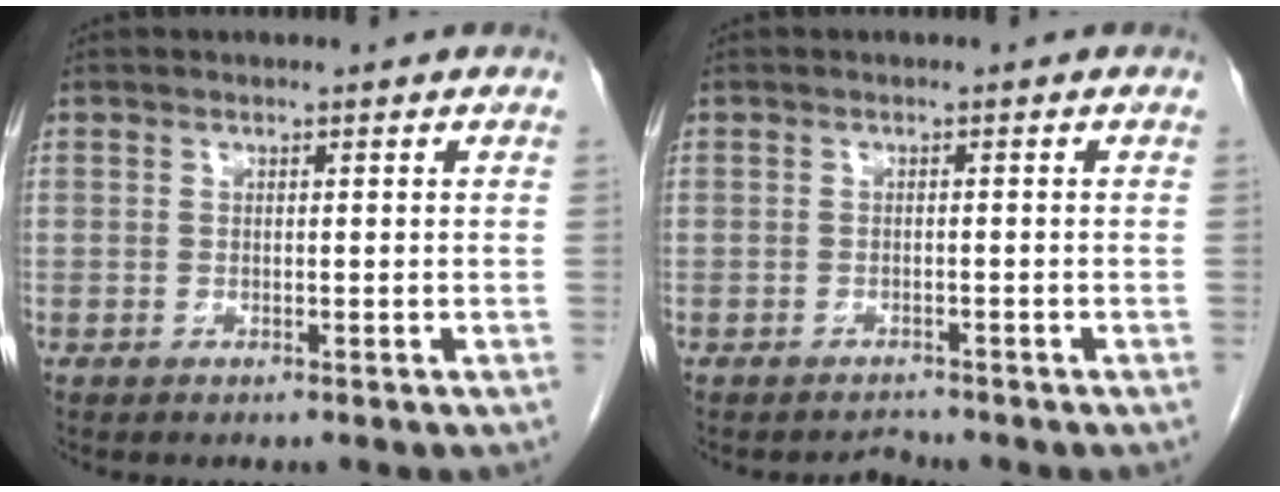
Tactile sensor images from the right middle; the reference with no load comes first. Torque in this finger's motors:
{"motor_torque": [-0.66, -0.16, -0.25, -0.07]}